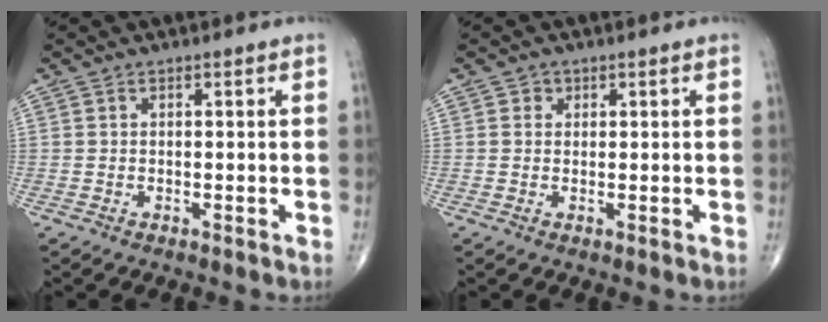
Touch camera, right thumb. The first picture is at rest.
{"total": 1.3, "force": [0.5, 1.2, 0.3], "torque": [0.007, 0.000, 0.003]}